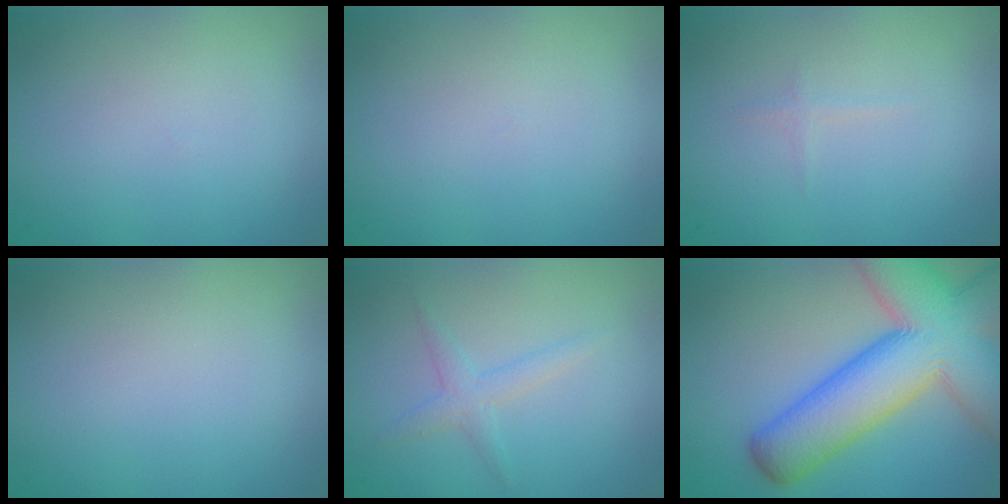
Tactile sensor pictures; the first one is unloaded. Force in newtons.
{"total": 0.0}
{"total": 0.5, "press": 0.5, "slide": 0.0}
{"total": 0.0}
{"total": 1.8, "press": 1.8, "slide": 0.1}
{"total": 14.2, "press": 14.2, "slide": 0.7}